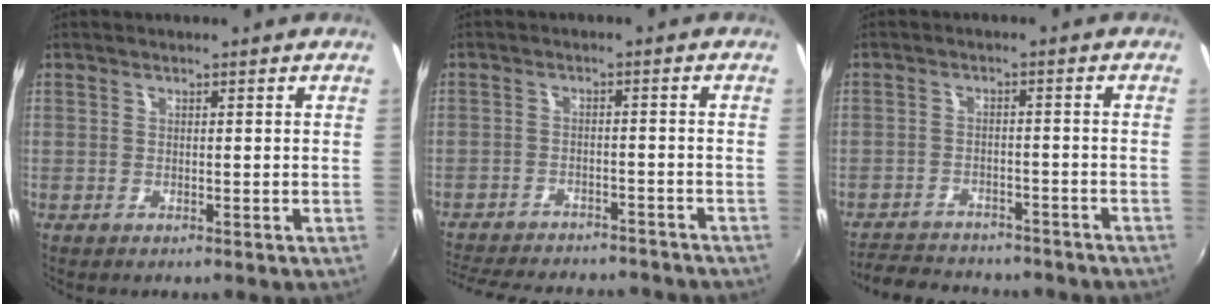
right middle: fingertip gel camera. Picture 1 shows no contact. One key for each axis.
{"total": 19.0, "fx": -16.4, "fy": 5.9, "fz": 7.5, "tx": -0.164, "ty": -0.008, "tz": -0.223}
{"total": 13.1, "fx": -11.4, "fy": 4.5, "fz": 4.8, "tx": -0.114, "ty": -0.003, "tz": -0.158}